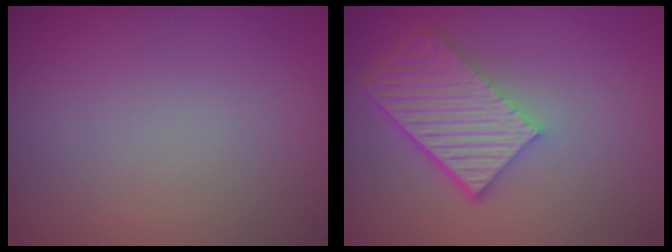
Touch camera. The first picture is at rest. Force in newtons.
{"total": 6.3, "press": 4.5, "slide": 4.4}